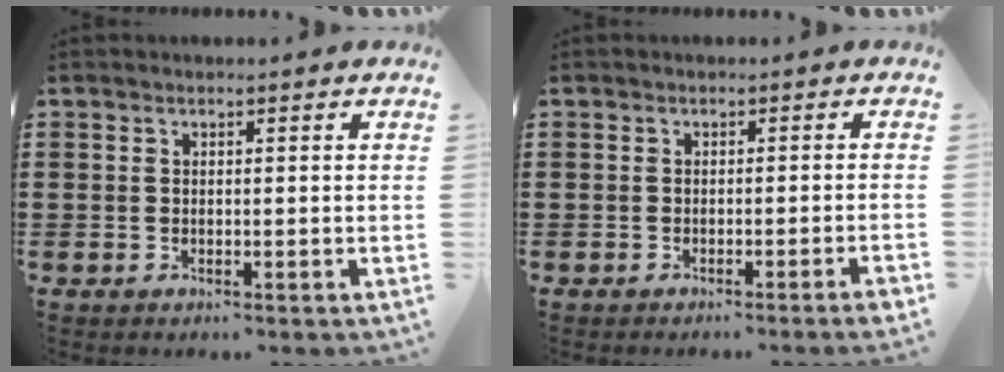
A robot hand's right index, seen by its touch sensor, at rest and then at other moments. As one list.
[{"total": 1.2, "force": [-0.8, -0.3, 0.9], "torque": [-0.016, -0.005, -0.015]}]